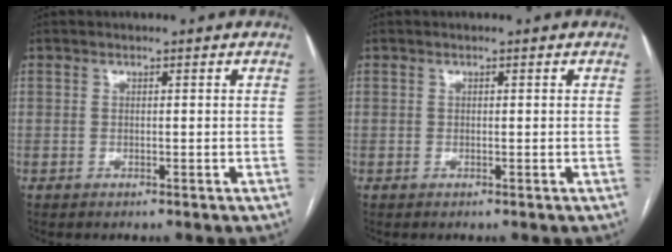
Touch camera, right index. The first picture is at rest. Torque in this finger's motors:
{"motor_torque": [-0.05, -0.08, -0.01, 0.00]}